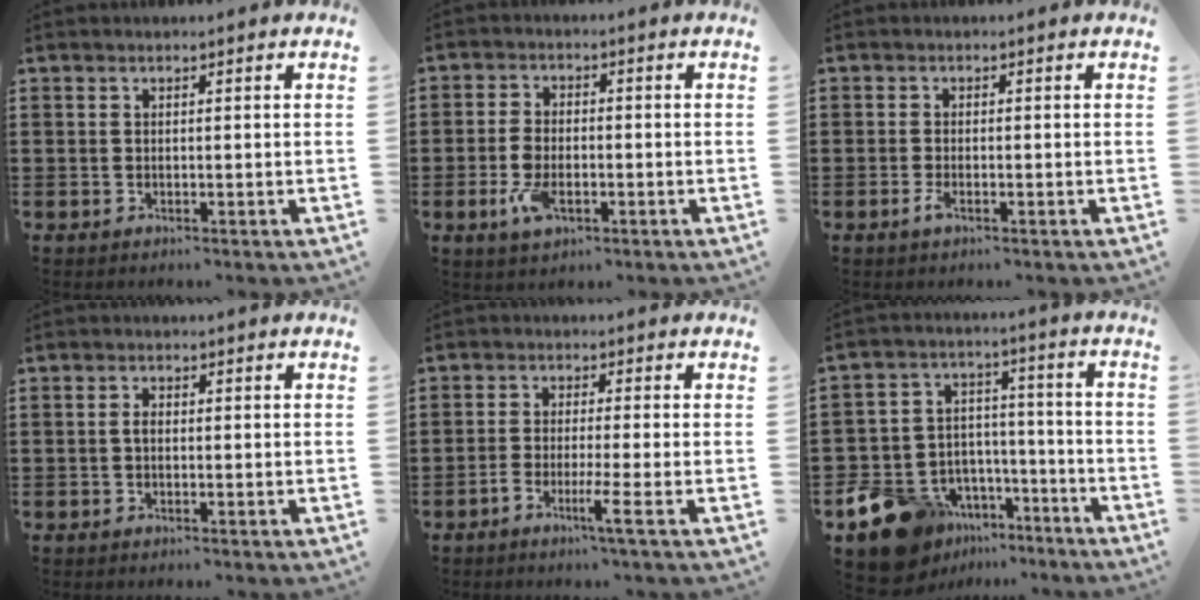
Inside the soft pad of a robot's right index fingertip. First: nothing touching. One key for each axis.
{"total": 4.9, "fx": -1.6, "fy": 2.8, "fz": 3.7, "tx": -0.099, "ty": -0.007, "tz": -0.037}
{"total": 1.7, "fx": -0.9, "fy": 0.4, "fz": 1.4, "tx": -0.040, "ty": -0.008, "tz": -0.021}
{"total": 1.6, "fx": -0.3, "fy": 0.9, "fz": 1.3, "tx": -0.033, "ty": 0.000, "tz": -0.008}
{"total": 3.6, "fx": -2.1, "fy": -0.1, "fz": 3.0, "tx": -0.056, "ty": -0.008, "tz": -0.040}
{"total": 12.3, "fx": -8.3, "fy": 8.4, "fz": 3.3, "tx": -0.109, "ty": 0.034, "tz": -0.151}